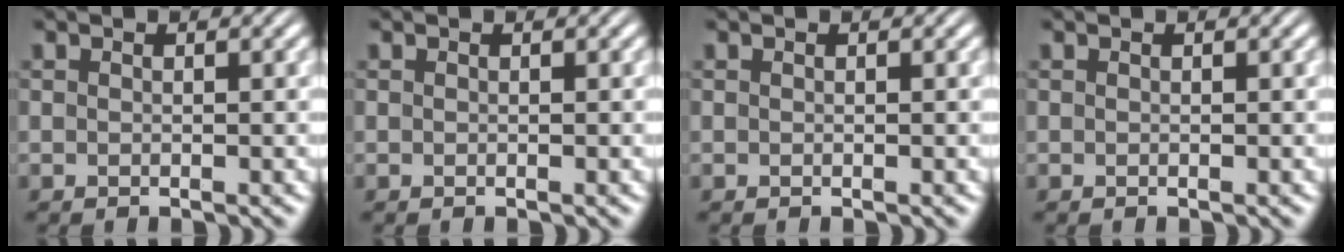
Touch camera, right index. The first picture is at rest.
{"total": 0.0}
{"total": 0.0}
{"total": 0.0}